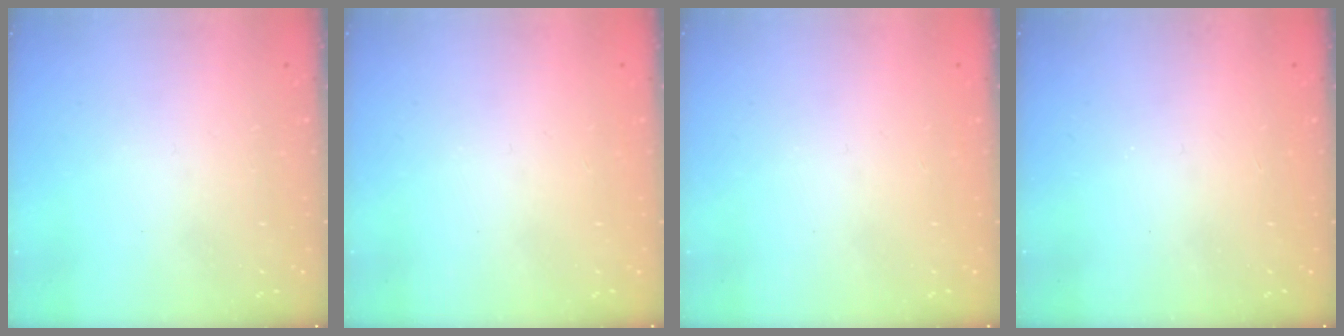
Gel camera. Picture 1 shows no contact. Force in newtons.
{"total": 0.9, "press": 0.9, "slide": 0.1}
{"total": 0.9, "press": 0.9, "slide": 0.1}
{"total": 1.0, "press": 1.0, "slide": 0.1}